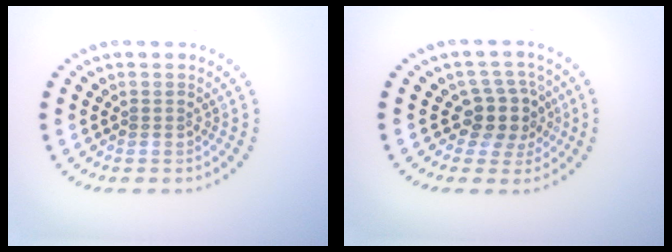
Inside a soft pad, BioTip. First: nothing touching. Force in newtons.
{"total": 3.5, "press": 2.8, "slide": 2.0}